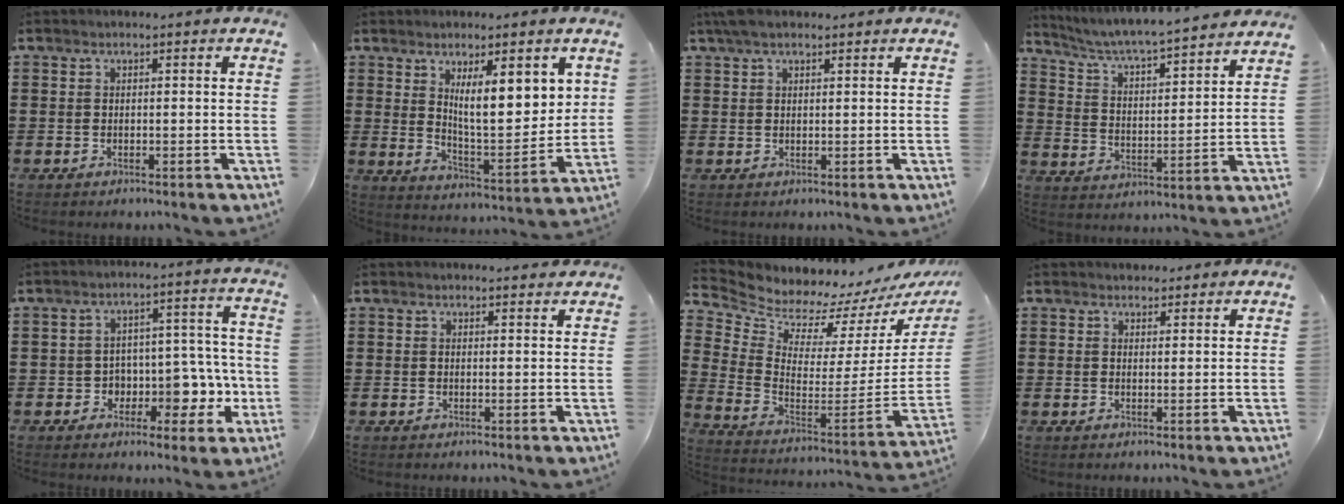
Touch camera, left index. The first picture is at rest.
{"total": 8.8, "force": [4.5, 2.6, 7.0], "torque": [-0.105, -0.030, 0.071]}
{"total": 2.6, "force": [1.9, 1.2, 1.3], "torque": [-0.029, 0.006, 0.037]}
{"total": 4.7, "force": [4.4, -0.6, 1.4], "torque": [-0.049, -0.039, 0.066]}
{"total": 6.4, "force": [-1.1, 5.5, 3.0], "torque": [-0.053, -0.003, -0.017]}
{"total": 1.2, "force": [1.2, 0.1, 0.1], "torque": [-0.005, 0.000, 0.024]}
{"total": 5.1, "force": [5.0, 1.1, 0.0], "torque": [-0.038, -0.069, 0.083]}
{"total": 1.6, "force": [1.5, 0.6, 0.1], "torque": [0.003, 0.002, 0.028]}